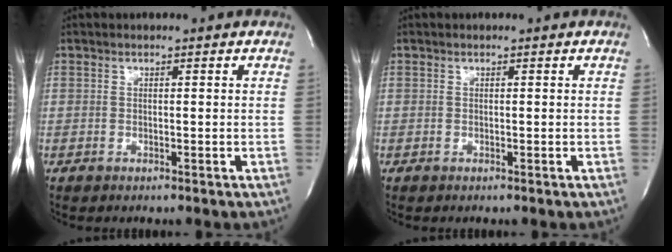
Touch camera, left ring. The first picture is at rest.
{"total": 0.0}